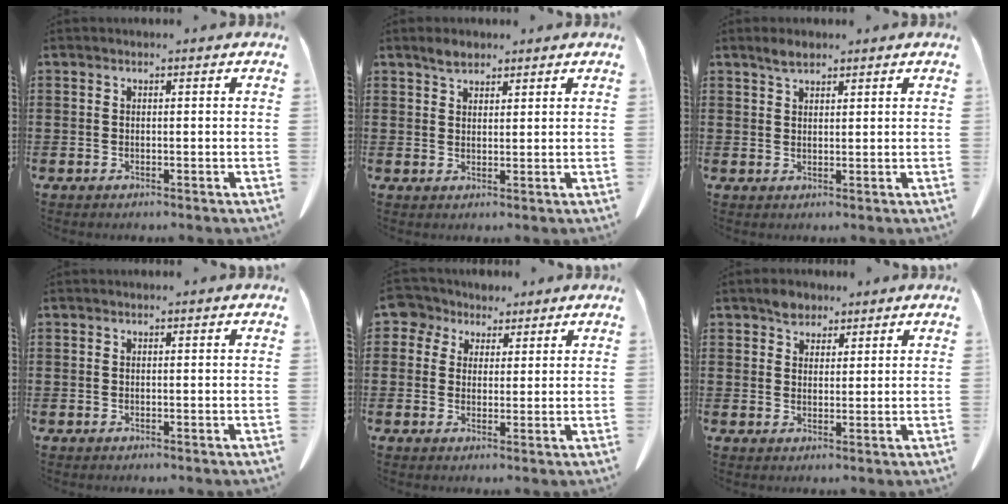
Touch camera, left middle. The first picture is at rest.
{"total": 2.5, "force": [2.0, 1.1, 0.9], "torque": [-0.014, 0.000, 0.037]}
{"total": 2.3, "force": [1.9, 0.8, 1.2], "torque": [-0.025, 0.004, 0.035]}
{"total": 0.0}
{"total": 4.7, "force": [2.9, 3.6, 0.8], "torque": [-0.033, 0.002, 0.049]}
{"total": 3.2, "force": [2.6, 1.9, 0.7], "torque": [-0.012, 0.003, 0.049]}